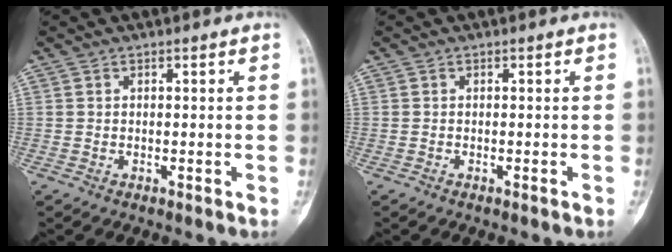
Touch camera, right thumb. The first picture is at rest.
{"total": 0.0}